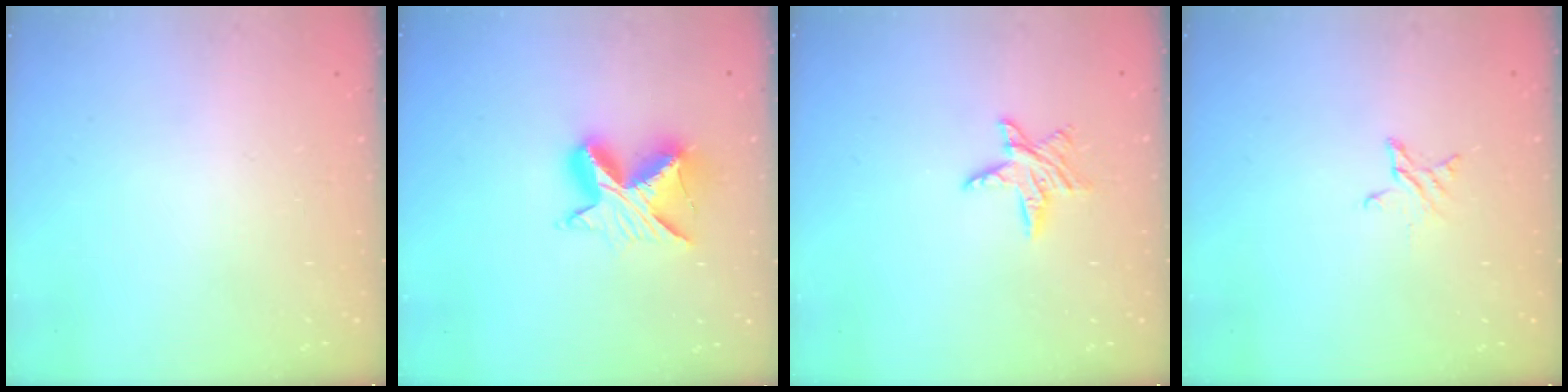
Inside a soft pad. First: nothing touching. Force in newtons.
{"total": 10.8, "press": 10.7, "slide": 0.7}
{"total": 6.2, "press": 6.2, "slide": 0.3}
{"total": 3.4, "press": 3.3, "slide": 0.3}